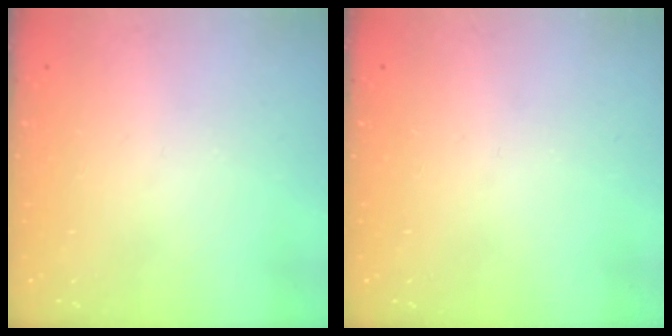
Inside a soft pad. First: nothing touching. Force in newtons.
{"total": 0.0}